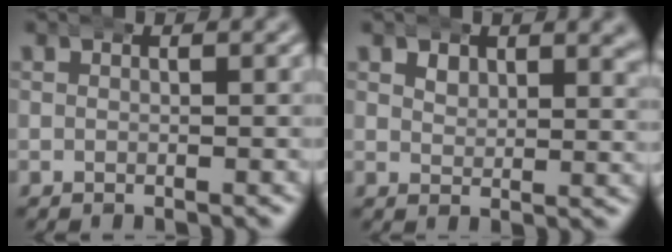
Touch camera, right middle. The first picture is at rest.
{"total": 1.8, "force": [1.6, 0.6, 0.6], "torque": [-0.006, -0.012, 0.032]}